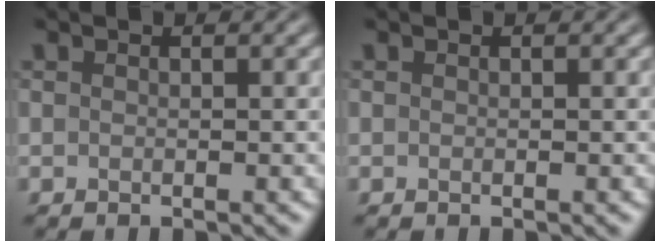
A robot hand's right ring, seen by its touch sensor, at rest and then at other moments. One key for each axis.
{"total": 0.0}